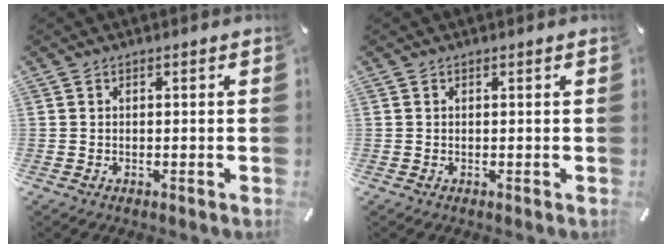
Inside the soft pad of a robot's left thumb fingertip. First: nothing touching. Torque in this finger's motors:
{"motor_torque": [0.00, 0.00, 0.00, 0.00, 0.00]}